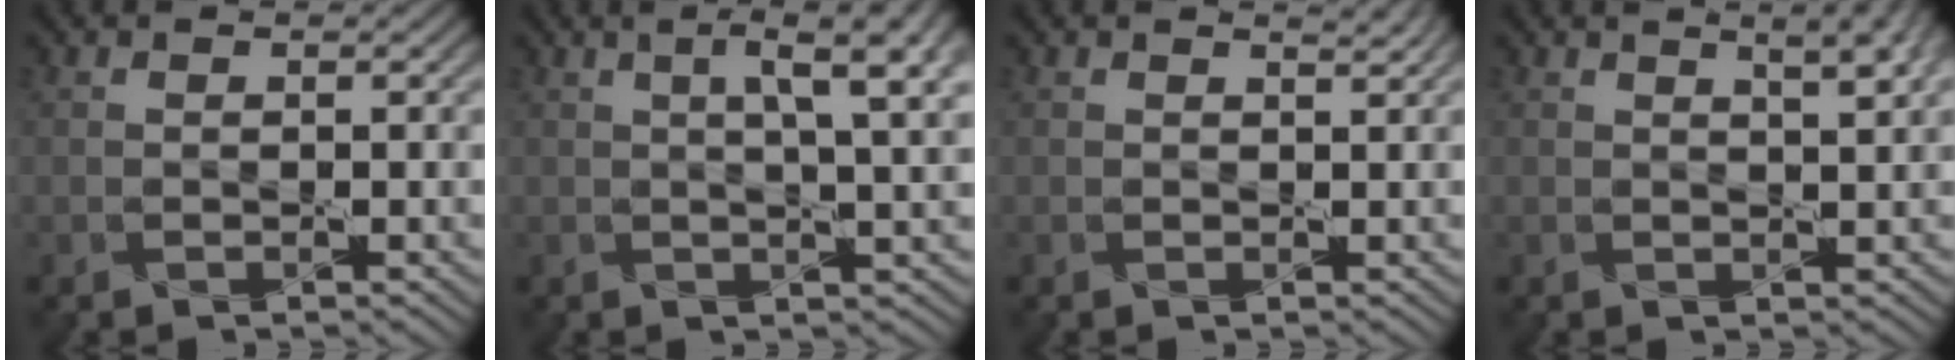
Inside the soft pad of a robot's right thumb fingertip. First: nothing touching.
{"total": 7.2, "force": [2.4, 1.5, 6.7], "torque": [-0.101, 0.018, 0.039]}
{"total": 1.0, "force": [1.0, 0.0, 0.4], "torque": [-0.013, -0.003, 0.012]}
{"total": 5.4, "force": [2.8, 1.7, 4.3], "torque": [-0.049, 0.018, 0.024]}